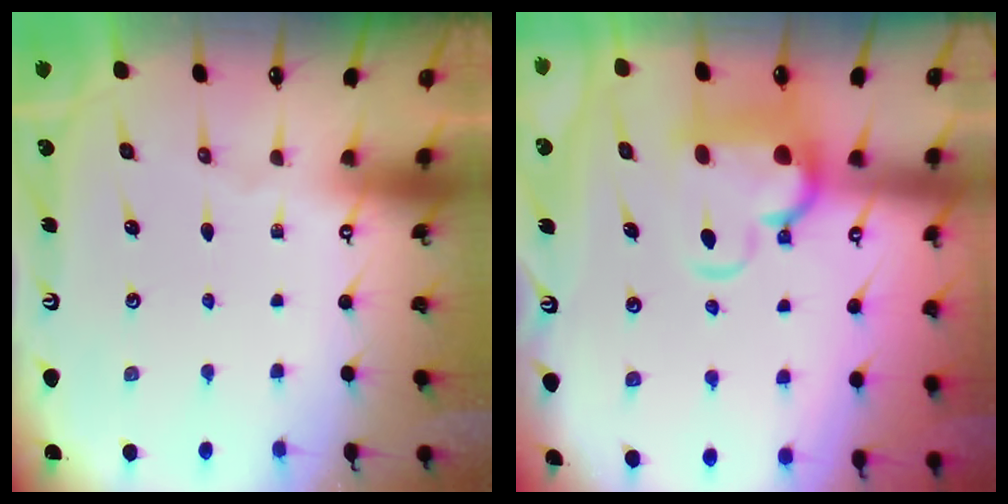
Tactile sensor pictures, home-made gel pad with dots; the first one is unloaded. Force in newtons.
{"total": 4.1, "press": 3.8, "slide": 1.4}